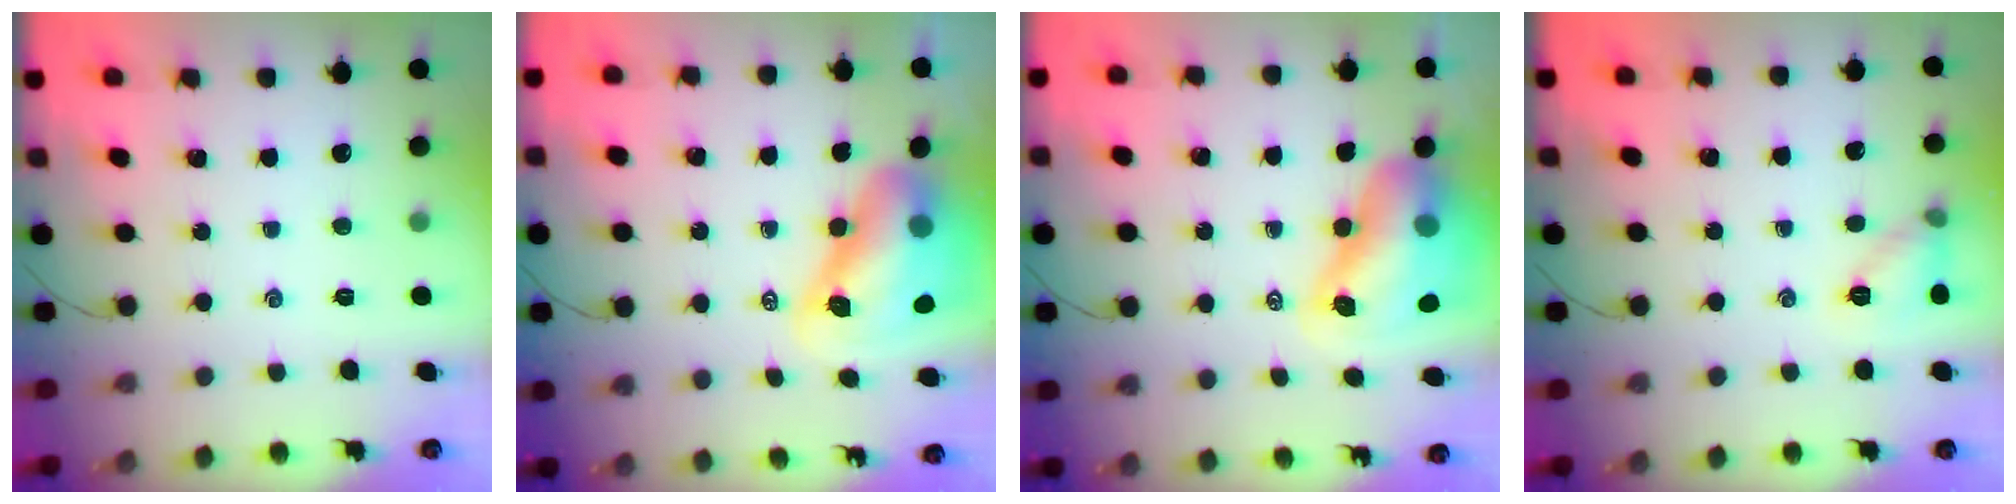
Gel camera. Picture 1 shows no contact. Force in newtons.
{"total": 12.9, "press": 12.3, "slide": 4.0}
{"total": 13.4, "press": 12.8, "slide": 4.0}
{"total": 7.7, "press": 7.6, "slide": 1.4}